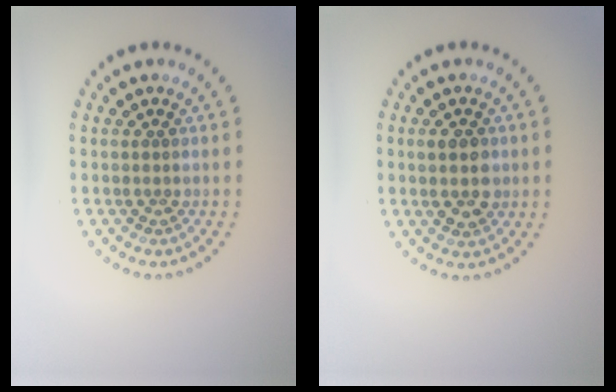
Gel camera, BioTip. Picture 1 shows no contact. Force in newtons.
{"total": 2.6, "press": 2.6, "slide": 0.3}